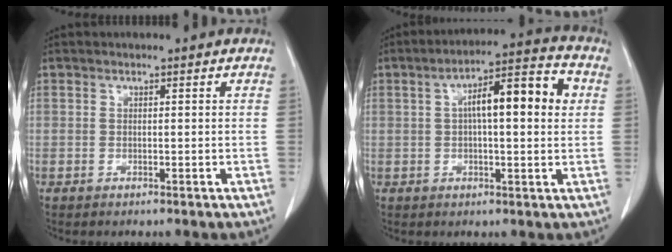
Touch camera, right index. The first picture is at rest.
{"total": 11.1, "force": [2.1, 2.5, 10.6], "torque": [-0.170, 0.032, 0.027]}